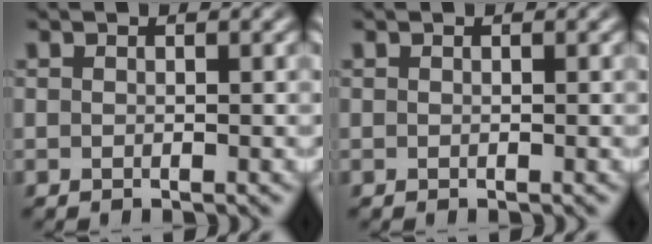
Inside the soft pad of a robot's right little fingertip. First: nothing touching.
{"total": 0.0}